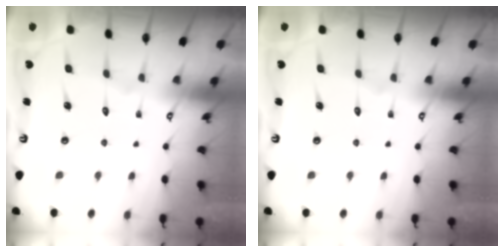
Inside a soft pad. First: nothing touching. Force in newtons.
{"total": 0.0}